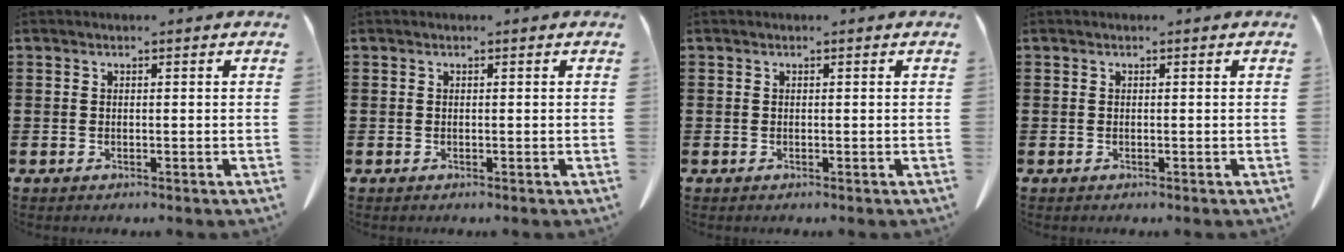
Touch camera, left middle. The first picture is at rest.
{"total": 0.0}
{"total": 0.0}
{"total": 0.0}